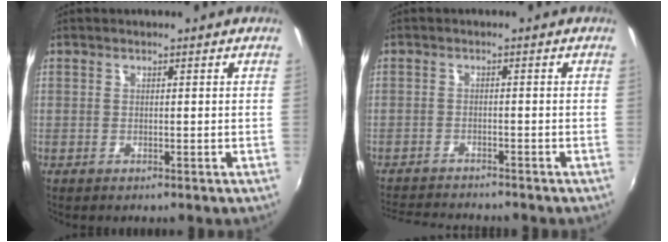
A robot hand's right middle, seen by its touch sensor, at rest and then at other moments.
{"total": 7.5, "force": [-7.2, 1.3, 1.9], "torque": [-0.061, -0.008, -0.120]}